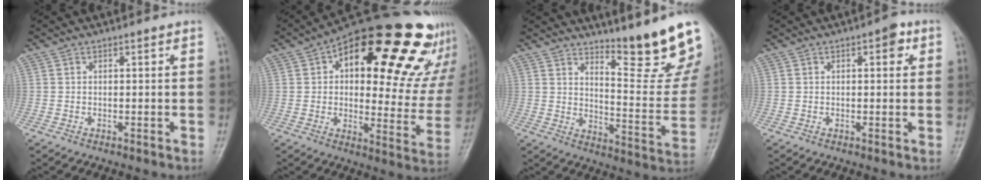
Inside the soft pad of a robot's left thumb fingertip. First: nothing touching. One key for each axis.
{"total": 29.5, "fx": 16.0, "fy": 12.9, "fz": 21.2, "tx": -0.245, "ty": -0.021, "tz": 0.214}
{"total": 16.7, "fx": 13.2, "fy": 2.0, "fz": 10.0, "tx": -0.111, "ty": -0.130, "tz": 0.188}
{"total": 3.1, "fx": 1.1, "fy": 1.5, "fz": 2.5, "tx": -0.022, "ty": 0.003, "tz": 0.007}